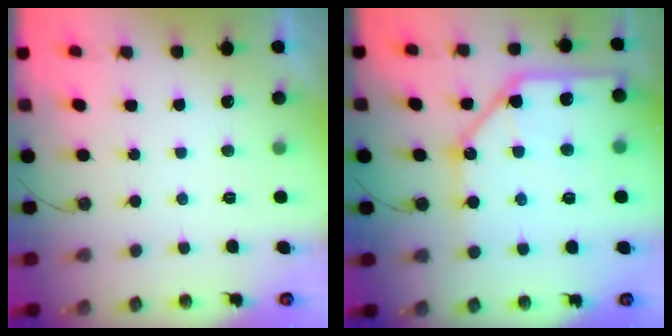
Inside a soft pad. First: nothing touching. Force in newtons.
{"total": 17.3, "press": 17.1, "slide": 2.2}